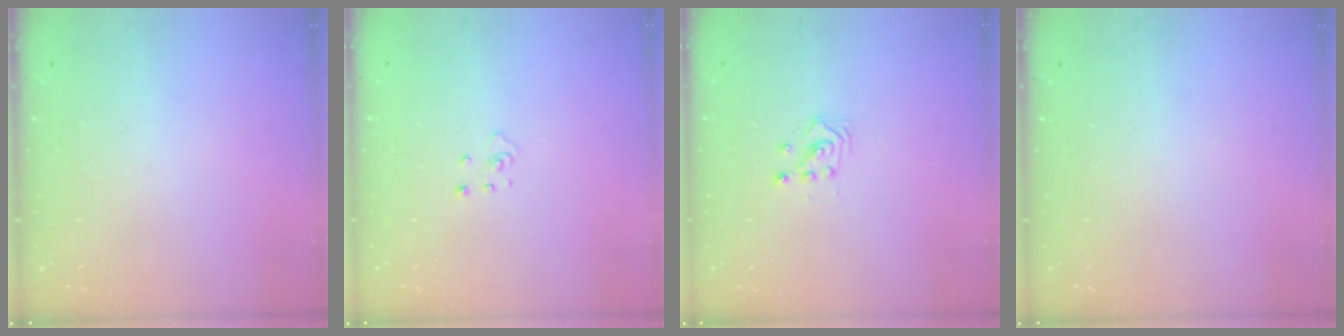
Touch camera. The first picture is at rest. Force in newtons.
{"total": 2.9, "press": 2.9, "slide": 0.2}
{"total": 2.9, "press": 2.9, "slide": 0.3}
{"total": 0.0}